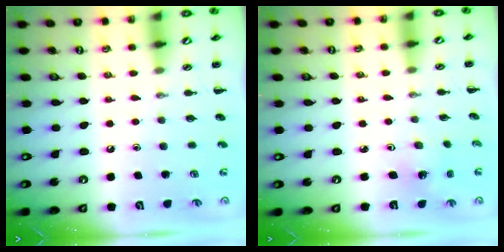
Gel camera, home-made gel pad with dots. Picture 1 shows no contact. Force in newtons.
{"total": 2.3, "press": 2.2, "slide": 0.8}